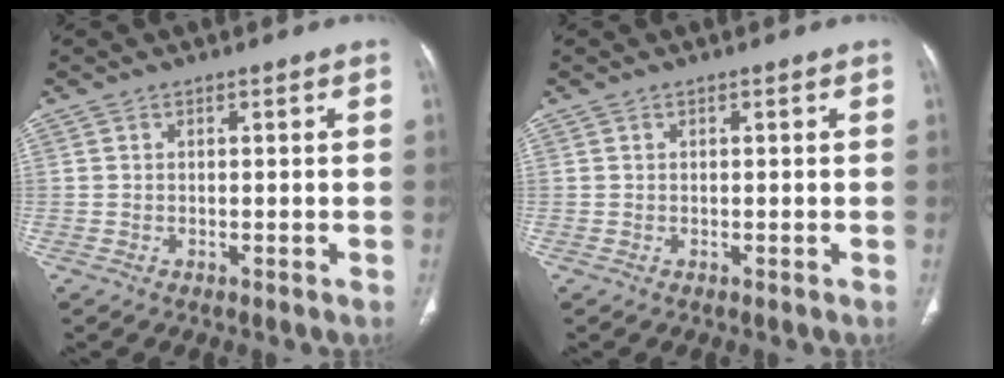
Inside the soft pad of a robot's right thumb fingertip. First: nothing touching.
{"total": 0.0}